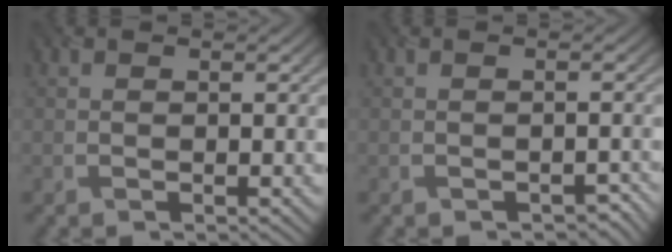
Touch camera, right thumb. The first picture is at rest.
{"total": 1.3, "force": [-1.3, 0.3, -0.2], "torque": [0.002, -0.010, -0.017]}